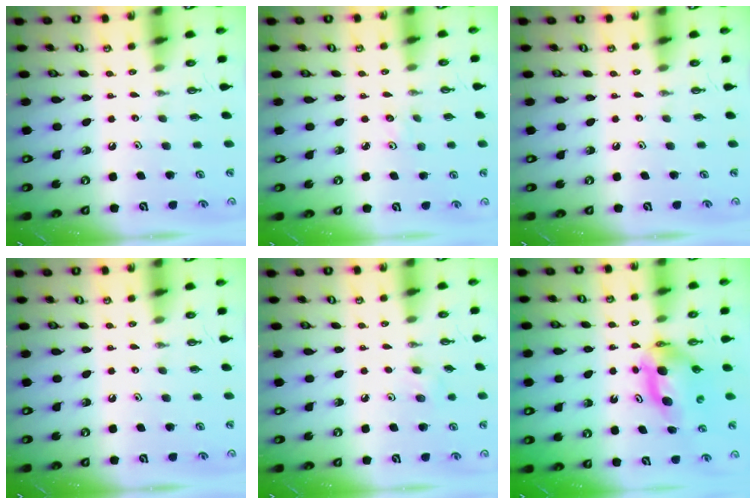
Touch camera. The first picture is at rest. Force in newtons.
{"total": 4.2, "press": 4.1, "slide": 0.9}
{"total": 0.0}
{"total": 0.0}
{"total": 5.8, "press": 5.4, "slide": 2.0}
{"total": 5.4, "press": 5.2, "slide": 1.1}